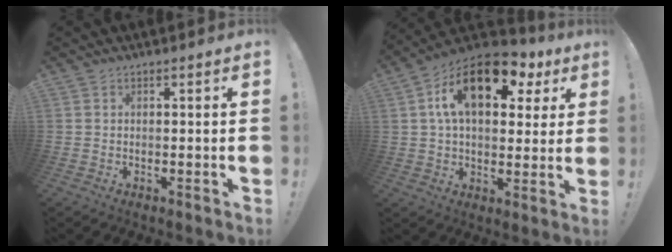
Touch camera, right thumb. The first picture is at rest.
{"total": 18.8, "force": [7.8, 9.7, 14.1], "torque": [-0.225, -0.025, 0.131]}